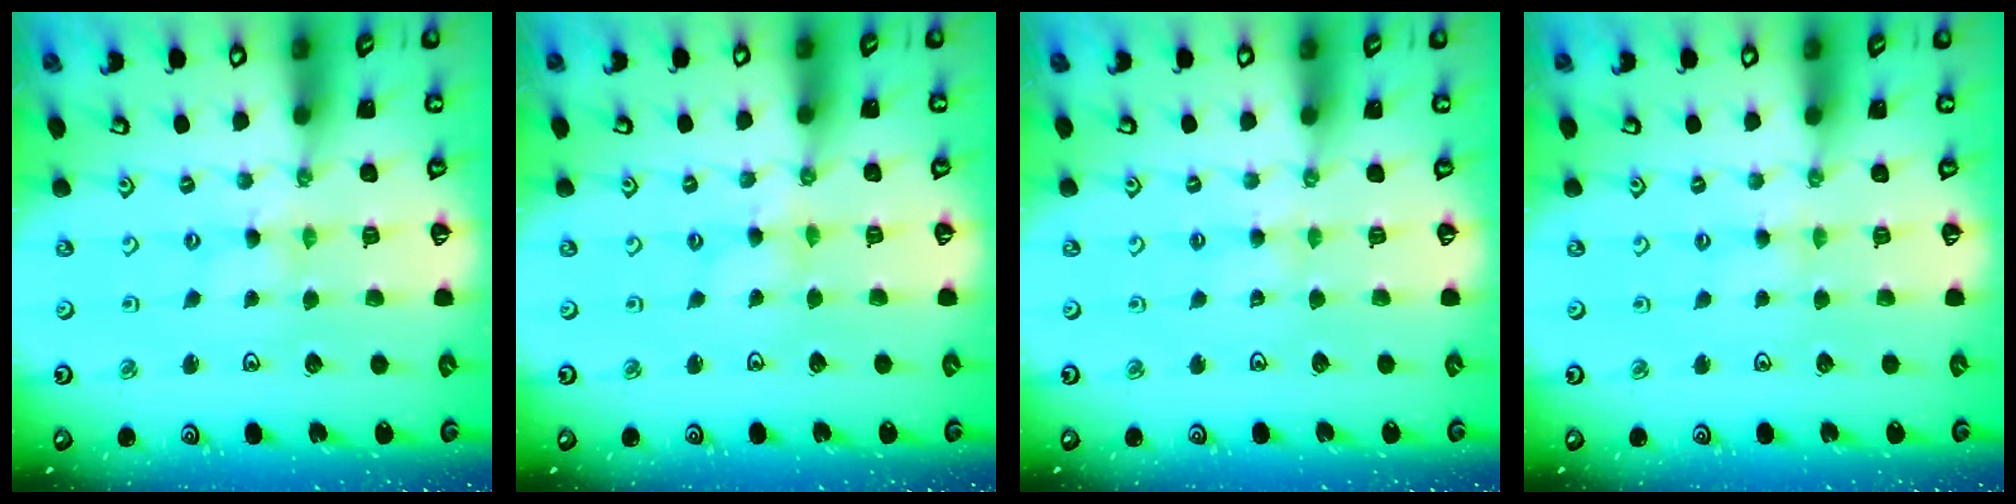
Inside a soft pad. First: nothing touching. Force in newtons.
{"total": 0.6, "press": 0.6, "slide": 0.2}
{"total": 2.0, "press": 2.0, "slide": 0.3}
{"total": 1.8, "press": 1.7, "slide": 0.3}